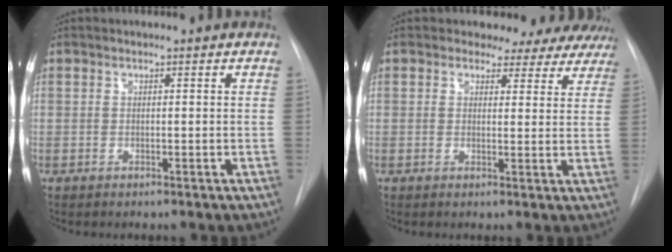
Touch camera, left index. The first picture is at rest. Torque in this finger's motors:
{"motor_torque": [0.35, -0.43, -0.08, -0.01]}